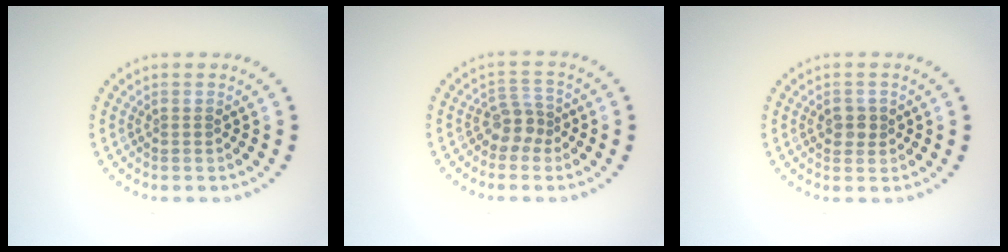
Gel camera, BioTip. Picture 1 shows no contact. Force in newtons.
{"total": 2.3, "press": 1.8, "slide": 1.5}
{"total": 1.7, "press": 1.7, "slide": 0.3}